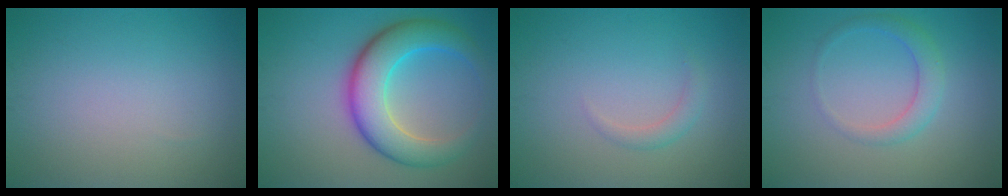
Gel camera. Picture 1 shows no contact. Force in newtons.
{"total": 7.7, "press": 7.7, "slide": 0.3}
{"total": 1.2, "press": 1.2, "slide": 0.1}
{"total": 2.4, "press": 2.4, "slide": 0.1}